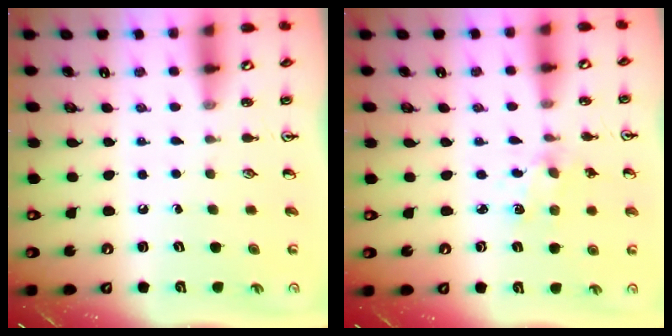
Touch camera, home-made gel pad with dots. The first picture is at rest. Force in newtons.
{"total": 2.1, "press": 2.1, "slide": 0.3}